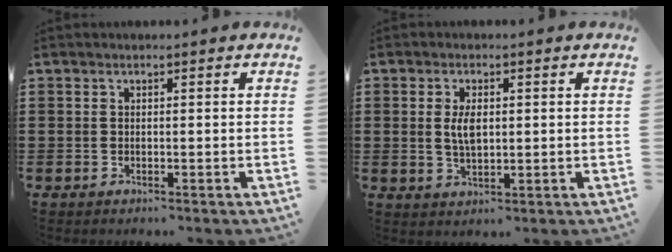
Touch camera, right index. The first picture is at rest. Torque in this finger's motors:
{"motor_torque": [0.52, 0.28, 0.13, 0.11]}